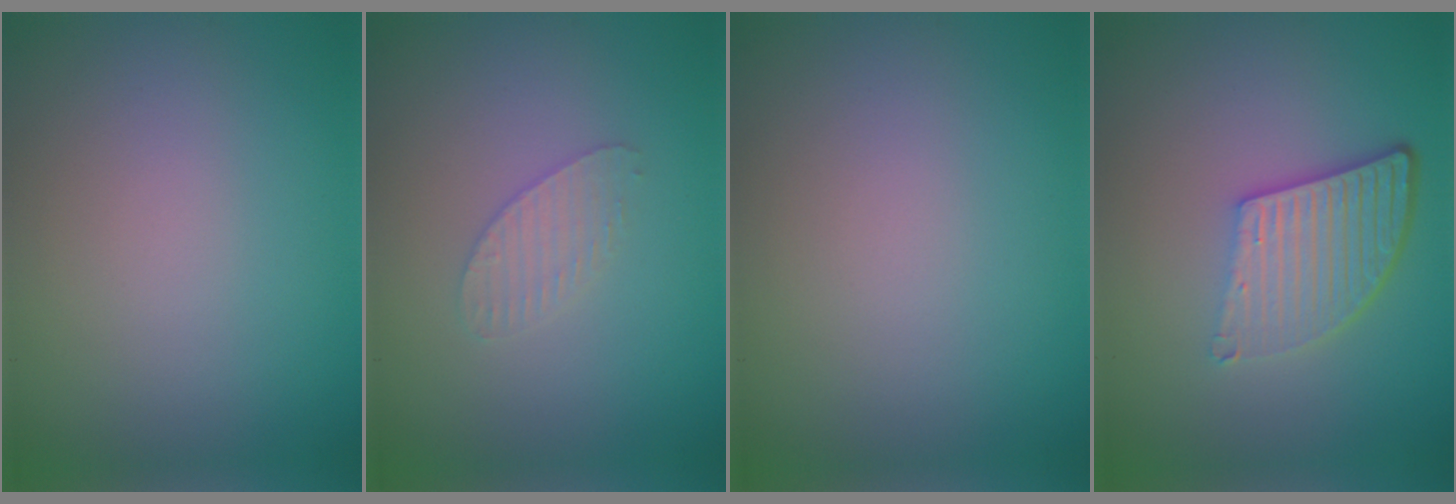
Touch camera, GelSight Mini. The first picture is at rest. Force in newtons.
{"total": 1.6, "press": 1.6, "slide": 0.1}
{"total": 0.0}
{"total": 5.6, "press": 3.9, "slide": 4.0}